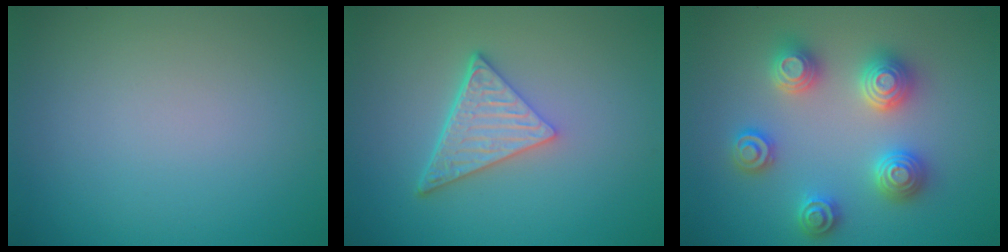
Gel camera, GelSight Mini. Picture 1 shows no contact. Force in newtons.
{"total": 4.7, "press": 3.4, "slide": 3.3}
{"total": 4.8, "press": 4.7, "slide": 0.8}